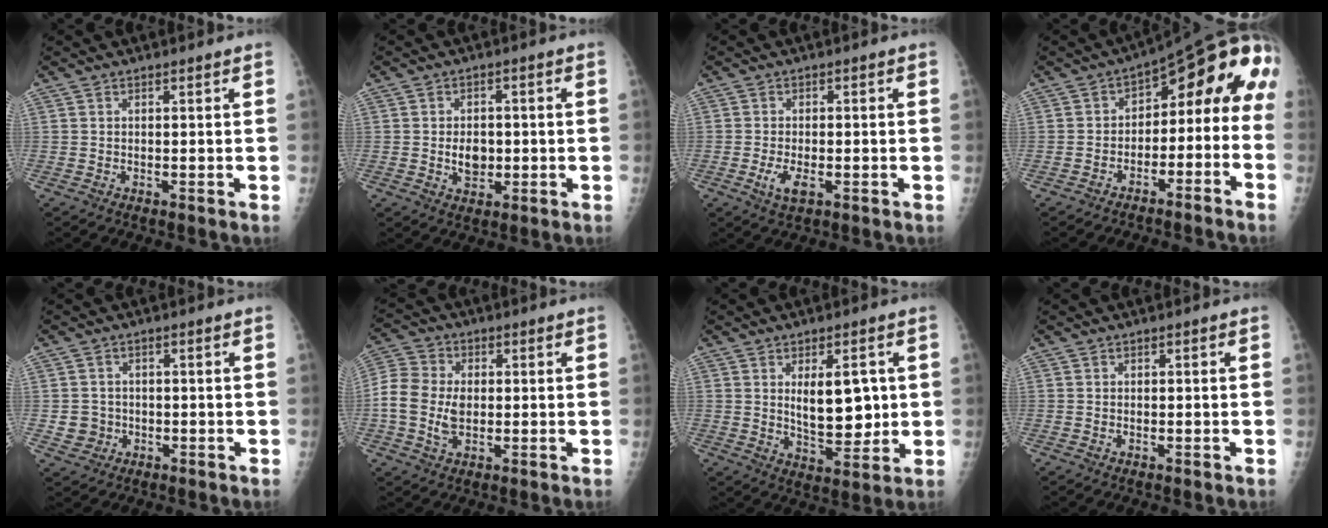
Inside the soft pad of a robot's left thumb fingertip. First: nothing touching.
{"total": 4.8, "force": [-0.5, 3.5, 3.2], "torque": [-0.032, 0.001, -0.003]}
{"total": 4.1, "force": [-1.4, 1.8, 3.3], "torque": [-0.067, 0.001, -0.022]}
{"total": 13.8, "force": [-4.6, 8.6, 9.9], "torque": [-0.089, 0.091, -0.070]}
{"total": 3.7, "force": [-0.9, 3.6, 0.5], "torque": [0.007, 0.006, -0.011]}
{"total": 10.6, "force": [-0.8, 7.9, 7.1], "torque": [-0.145, 0.011, -0.019]}
{"total": 10.0, "force": [1.6, 5.0, 8.5], "torque": [-0.099, -0.020, 0.038]}
{"total": 0.0}